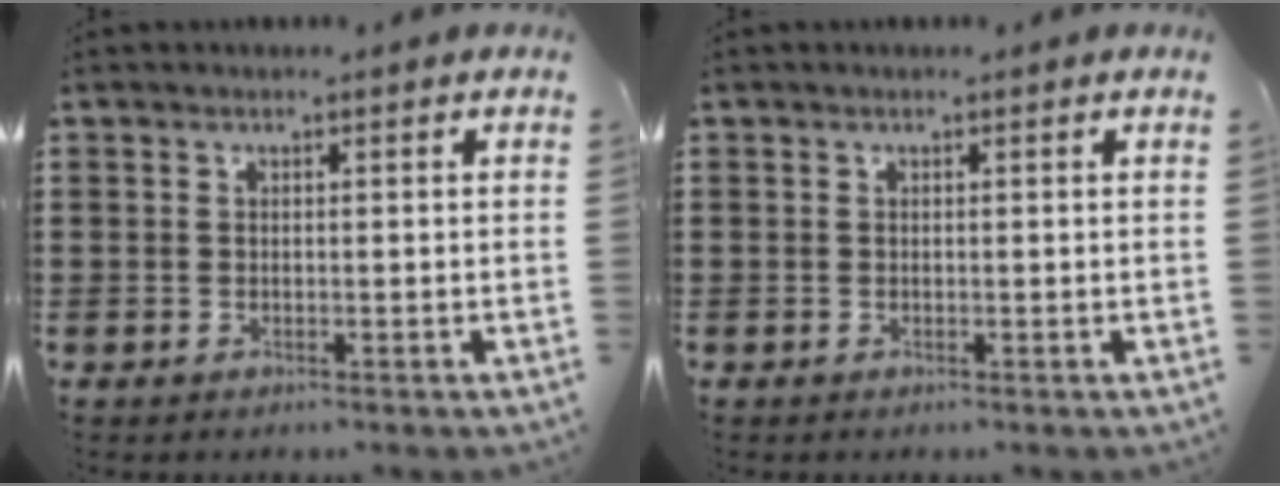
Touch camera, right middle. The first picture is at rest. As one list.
[{"total": 0.0}]